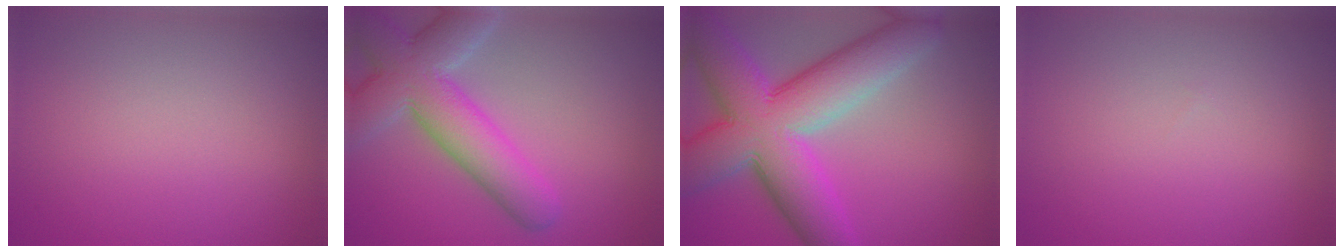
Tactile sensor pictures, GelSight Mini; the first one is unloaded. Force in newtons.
{"total": 8.1, "press": 8.1, "slide": 0.6}
{"total": 12.9, "press": 12.8, "slide": 0.7}
{"total": 0.0}